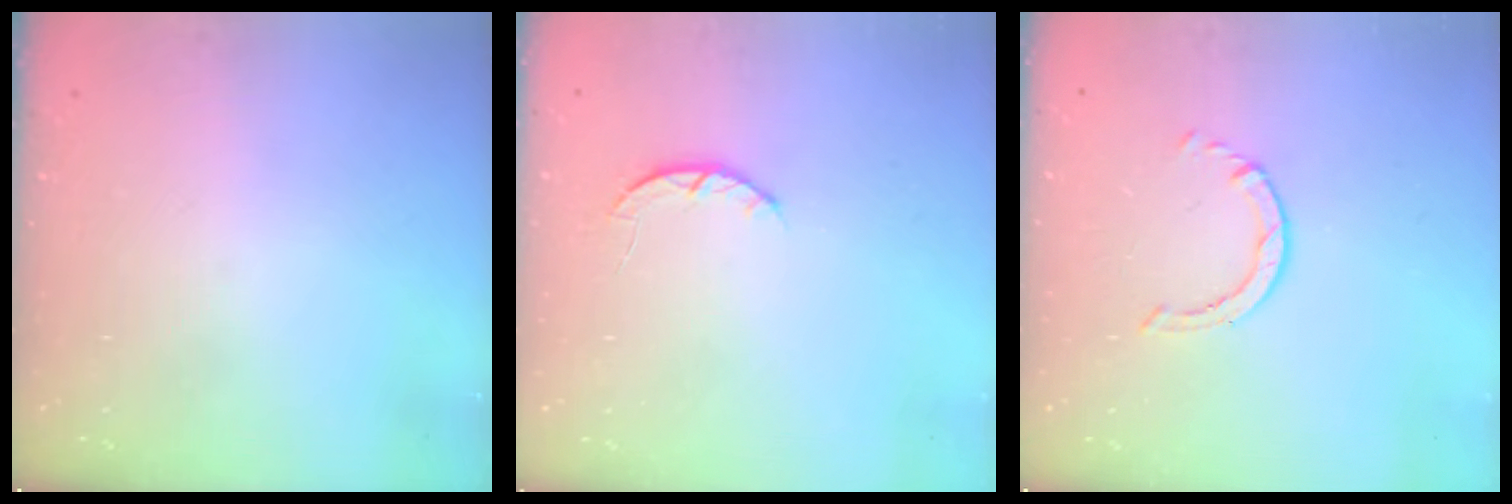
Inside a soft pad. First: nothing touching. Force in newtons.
{"total": 2.6, "press": 2.5, "slide": 0.4}
{"total": 0.6, "press": 0.6, "slide": 0.1}